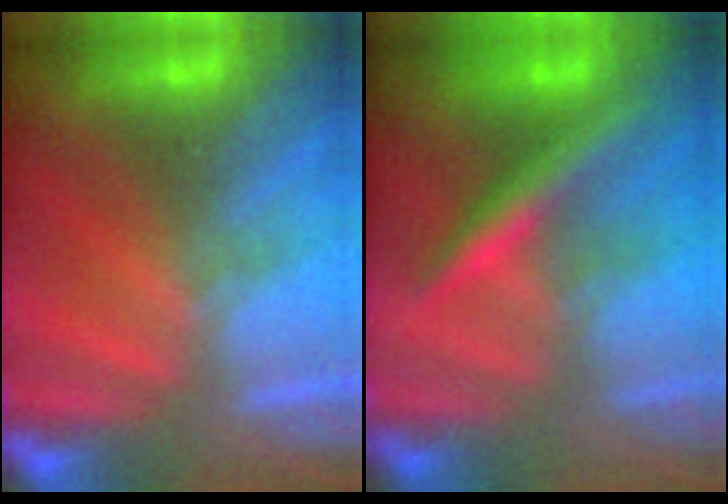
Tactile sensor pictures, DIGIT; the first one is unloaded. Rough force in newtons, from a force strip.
{"total": 2.4}